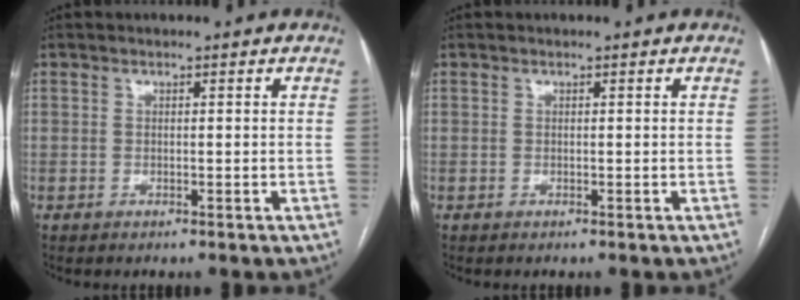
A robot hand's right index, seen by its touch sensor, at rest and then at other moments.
{"total": 0.0}